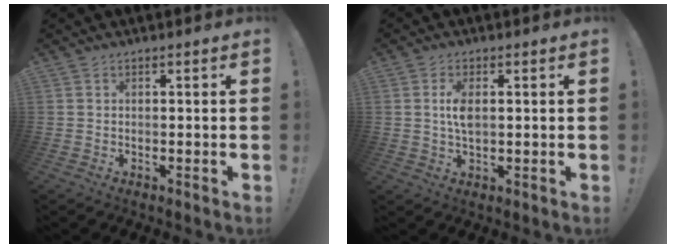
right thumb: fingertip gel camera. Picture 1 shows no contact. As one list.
[{"total": 4.6, "force": [0.5, 2.1, 4.0], "torque": [-0.070, -0.001, 0.004]}]